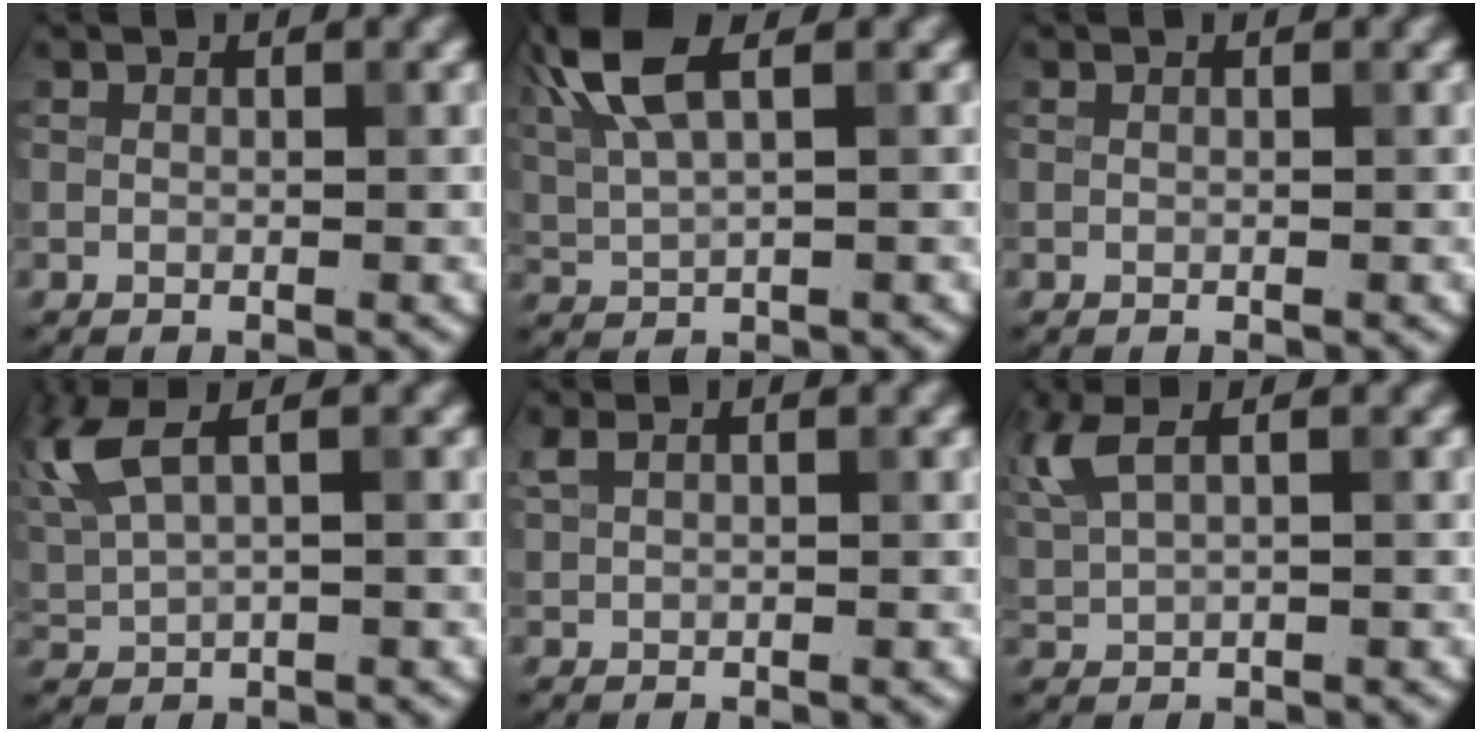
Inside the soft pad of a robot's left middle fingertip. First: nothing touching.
{"total": 6.1, "force": [2.8, 2.1, 4.9], "torque": [-0.120, 0.019, 0.058]}
{"total": 0.0}
{"total": 5.5, "force": [2.7, 2.0, 4.4], "torque": [-0.120, 0.015, 0.055]}
{"total": 1.3, "force": [0.8, 0.5, 0.9], "torque": [-0.025, 0.008, 0.017]}
{"total": 3.8, "force": [1.9, 1.3, 3.0], "torque": [-0.087, 0.013, 0.044]}